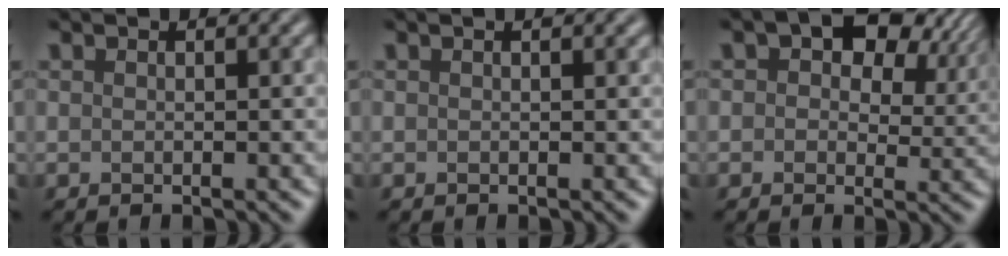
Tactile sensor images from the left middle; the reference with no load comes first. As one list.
[{"total": 1.0, "force": [0.6, 0.1, 0.9], "torque": [-0.012, 0.006, 0.008]}, {"total": 8.1, "force": [3.5, 4.8, 5.5], "torque": [-0.070, 0.008, 0.042]}]